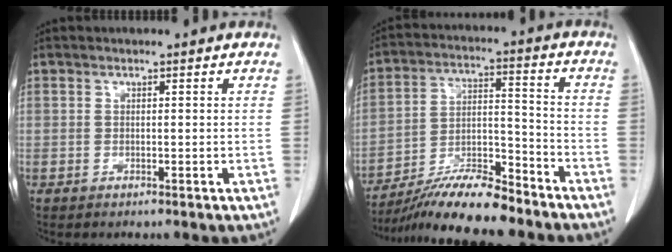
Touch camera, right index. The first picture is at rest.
{"total": 12.6, "force": [-11.2, 1.1, 5.7], "torque": [-0.097, 0.002, -0.200]}